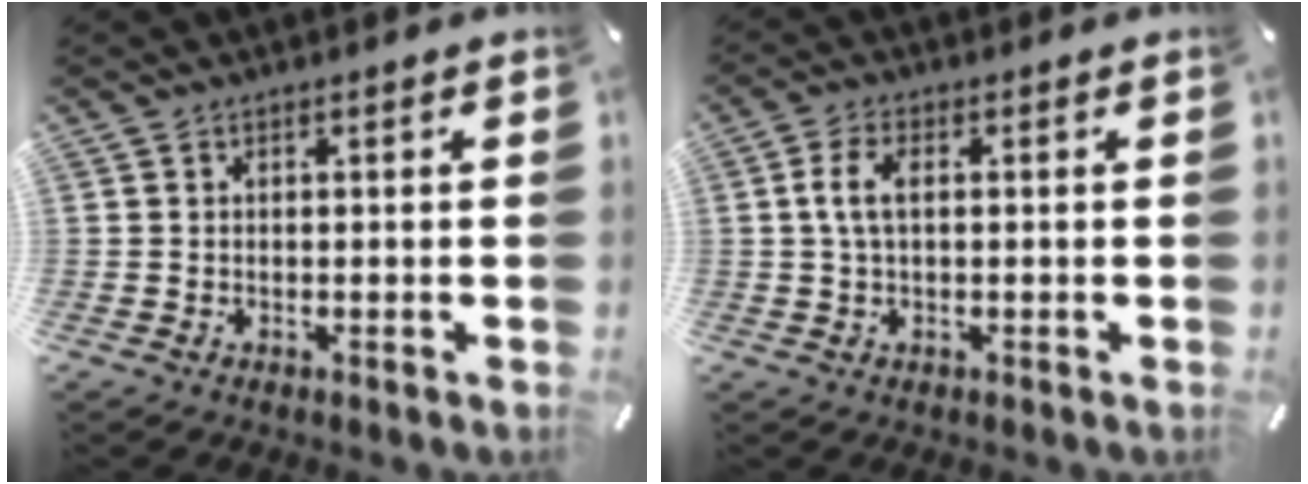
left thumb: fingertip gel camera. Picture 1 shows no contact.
{"total": 5.2, "force": [0.7, 2.7, 4.4], "torque": [-0.101, 0.004, 0.008]}